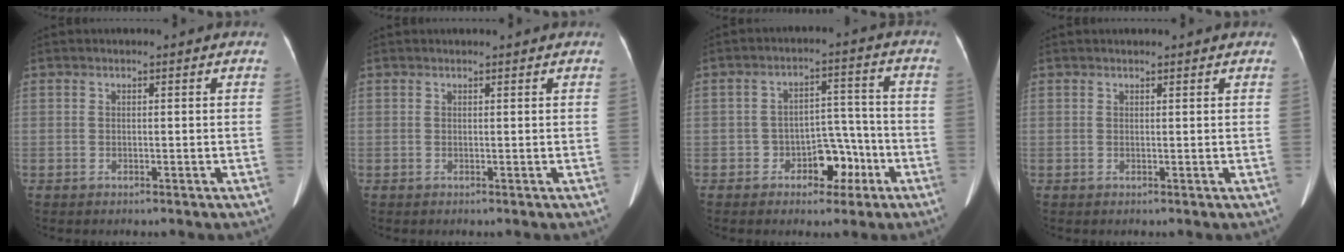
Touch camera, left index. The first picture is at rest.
{"total": 1.0, "force": [0.9, -0.1, 0.3], "torque": [-0.007, 0.011, 0.015]}
{"total": 6.7, "force": [-3.4, 4.0, 4.1], "torque": [-0.053, 0.030, -0.047]}
{"total": 1.4, "force": [1.3, 0.2, 0.7], "torque": [-0.008, 0.019, 0.019]}